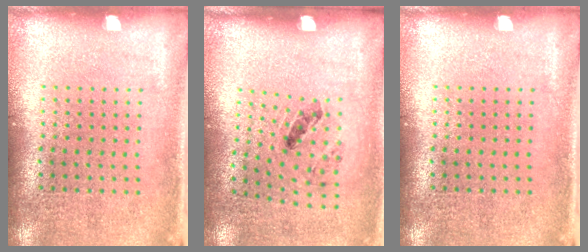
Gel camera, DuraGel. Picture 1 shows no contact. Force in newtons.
{"total": 1.2, "press": 0.7, "slide": 0.9}
{"total": 0.0}